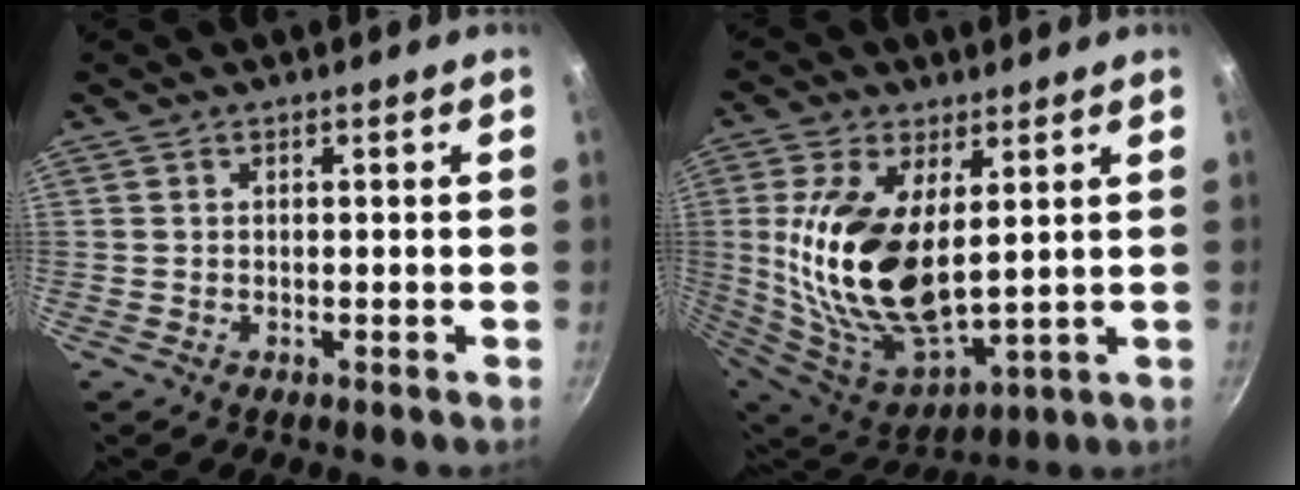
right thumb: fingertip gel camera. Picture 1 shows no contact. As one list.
[{"total": 19.5, "force": [3.5, 10.1, 16.3], "torque": [-0.325, -0.036, 0.080]}]